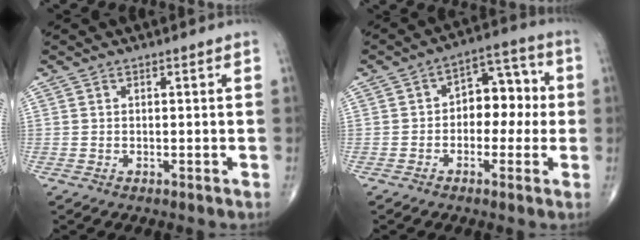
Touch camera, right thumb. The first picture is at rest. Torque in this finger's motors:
{"motor_torque": [0.02, 0.20, 0.42, 0.27, 0.08]}